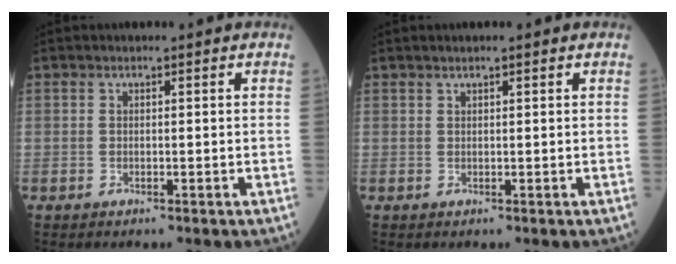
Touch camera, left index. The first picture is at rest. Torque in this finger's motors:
{"motor_torque": [-0.06, -0.03, -0.27, 0.02]}